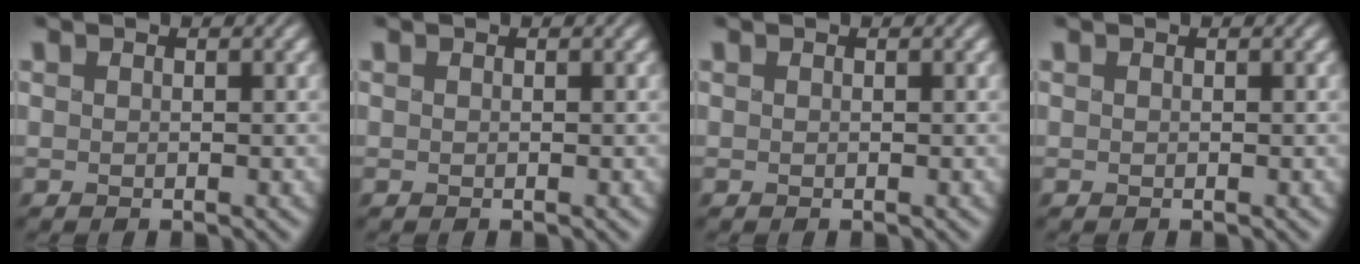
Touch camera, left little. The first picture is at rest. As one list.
[{"total": 0.0}, {"total": 0.0}, {"total": 0.0}]